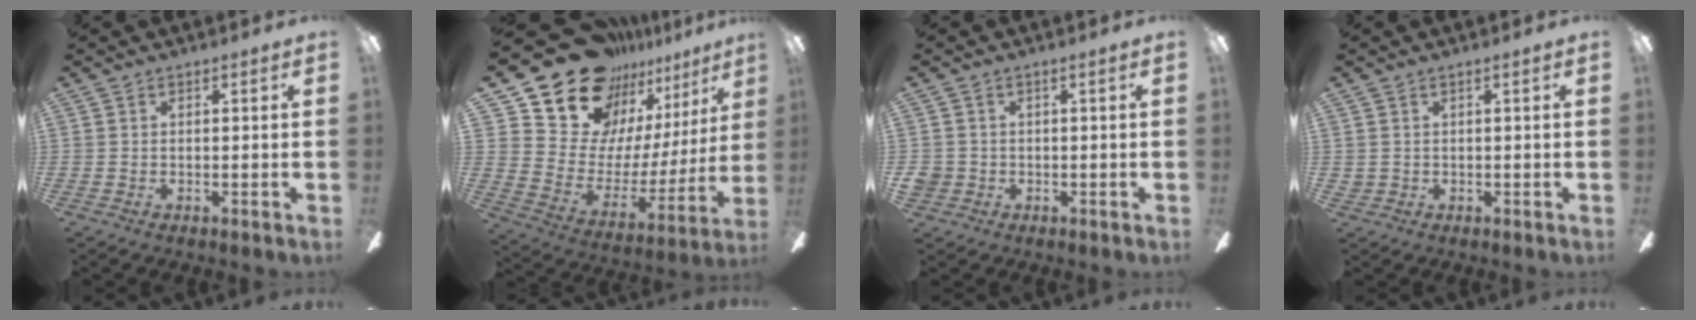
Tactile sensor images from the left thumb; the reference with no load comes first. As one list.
[{"total": 20.7, "force": [17.4, 9.9, 5.4], "torque": [-0.116, -0.135, 0.330]}, {"total": 2.3, "force": [-0.5, 2.2, 0.7], "torque": [-0.012, 0.003, -0.010]}, {"total": 0.8, "force": [0.4, 0.7, 0.3], "torque": [-0.007, 0.003, 0.006]}]